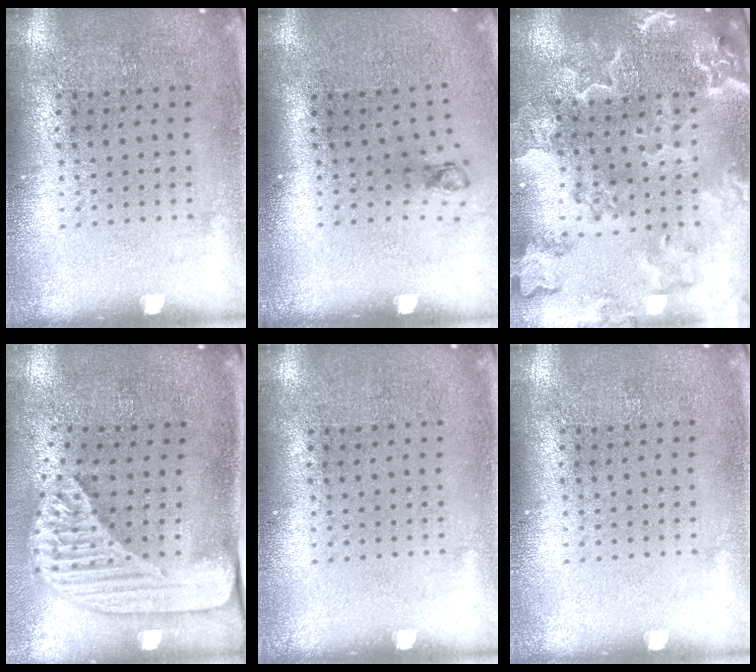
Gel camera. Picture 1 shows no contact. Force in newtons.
{"total": 0.8, "press": 0.3, "slide": 0.7}
{"total": 3.3, "press": 2.9, "slide": 1.5}
{"total": 2.4, "press": 1.7, "slide": 1.7}
{"total": 0.0}
{"total": 0.0}